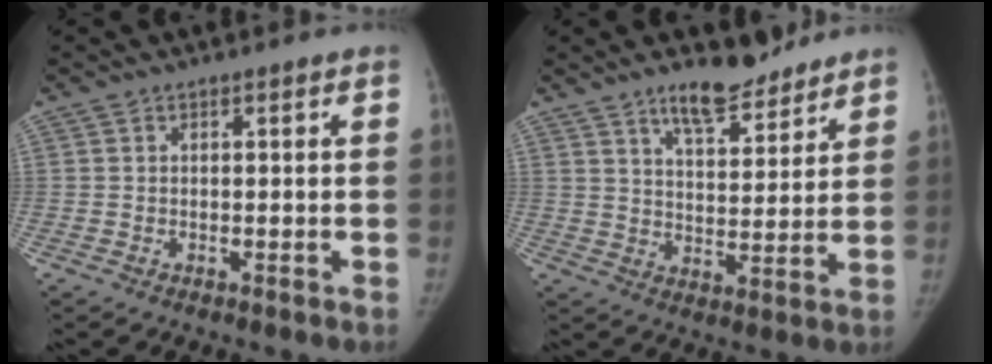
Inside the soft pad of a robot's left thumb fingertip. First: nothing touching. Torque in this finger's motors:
{"motor_torque": [0.03, 0.04, 0.06, 0.10, 0.02]}